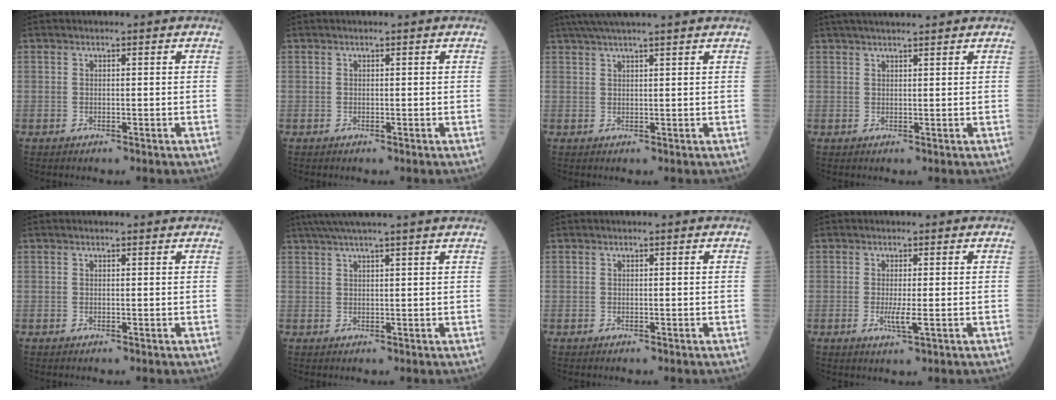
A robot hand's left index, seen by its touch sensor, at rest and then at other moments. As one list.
[{"total": 0.0}, {"total": 8.1, "force": [6.8, -0.8, 4.3], "torque": [-0.068, 0.031, 0.094]}, {"total": 7.2, "force": [6.3, 0.3, 3.5], "torque": [-0.053, 0.031, 0.089]}, {"total": 0.9, "force": [0.9, 0.1, 0.1], "torque": [-0.010, 0.006, 0.009]}, {"total": 8.0, "force": [6.7, -1.1, 4.3], "torque": [-0.068, 0.028, 0.090]}, {"total": 0.0}, {"total": 2.6, "force": [-0.6, 0.1, 2.5], "torque": [-0.053, -0.006, -0.008]}]